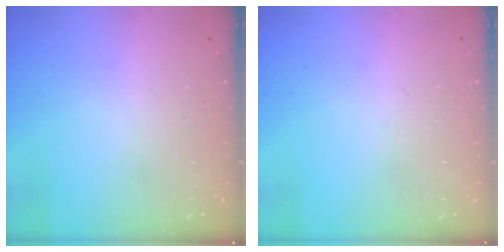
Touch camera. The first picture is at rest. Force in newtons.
{"total": 0.0}